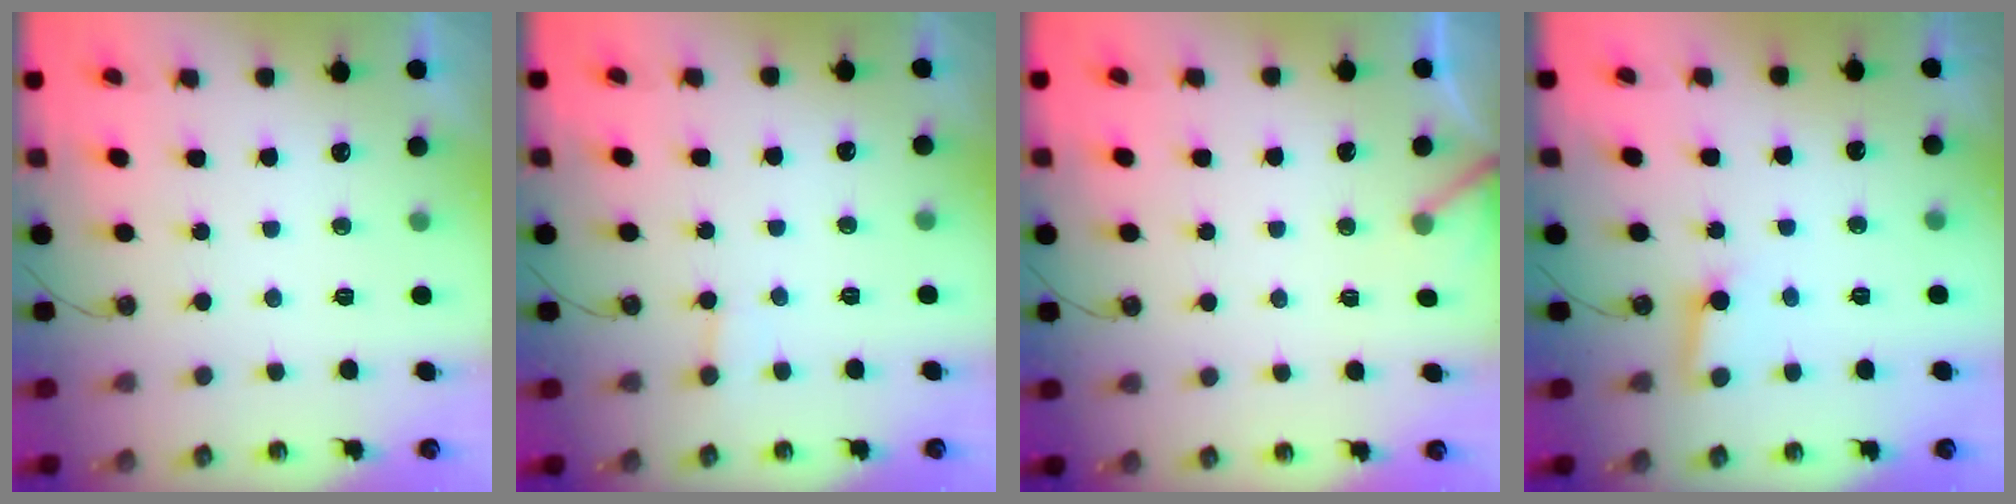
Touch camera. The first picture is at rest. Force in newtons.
{"total": 2.4, "press": 2.4, "slide": 0.3}
{"total": 2.9, "press": 2.9, "slide": 0.2}
{"total": 2.9, "press": 2.9, "slide": 0.2}